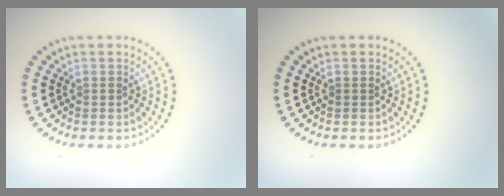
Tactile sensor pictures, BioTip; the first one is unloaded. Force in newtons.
{"total": 0.0}